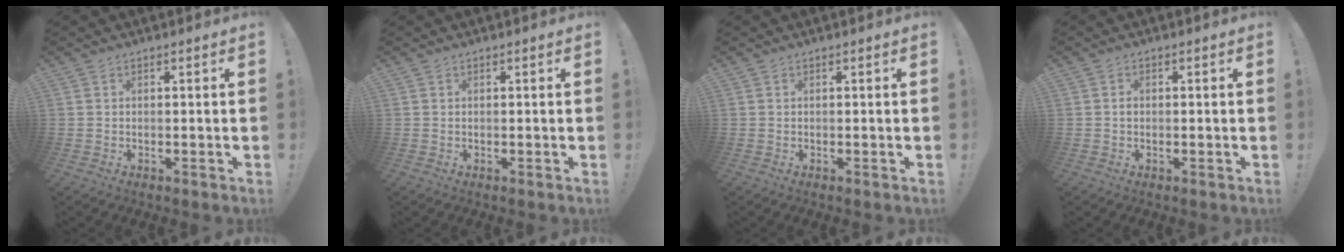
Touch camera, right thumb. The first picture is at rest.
{"total": 0.0}
{"total": 0.0}
{"total": 0.7, "force": [-0.1, 0.6, 0.2], "torque": [-0.002, 0.003, -0.003]}